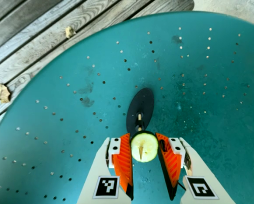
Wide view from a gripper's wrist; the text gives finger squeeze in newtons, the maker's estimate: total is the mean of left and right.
{"total": 12.0, "left": 12.0, "right": 12.0}